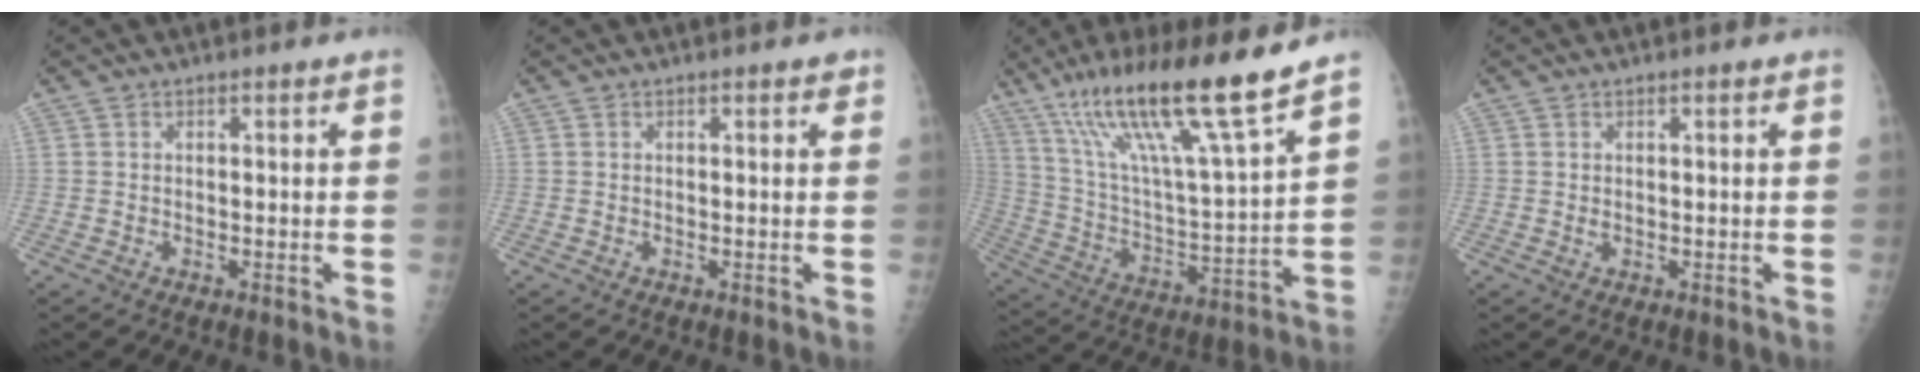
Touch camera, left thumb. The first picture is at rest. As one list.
[{"total": 0.8, "force": [0.5, 0.4, 0.5], "torque": [-0.003, 0.000, 0.003]}, {"total": 21.2, "force": [14.8, 1.3, 15.1], "torque": [-0.248, -0.063, 0.267]}, {"total": 0.8, "force": [0.3, 0.3, 0.6], "torque": [-0.010, 0.001, 0.007]}]